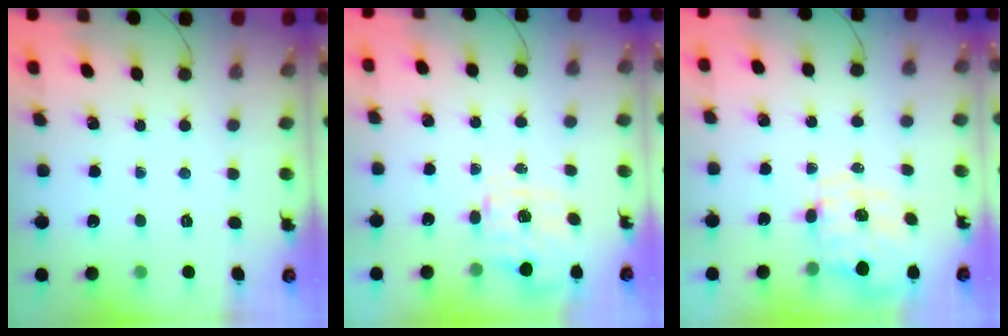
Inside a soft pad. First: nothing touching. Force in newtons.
{"total": 4.0, "press": 3.9, "slide": 0.8}
{"total": 1.7, "press": 1.6, "slide": 0.3}